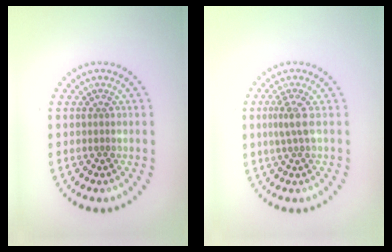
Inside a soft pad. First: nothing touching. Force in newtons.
{"total": 1.7, "press": 1.4, "slide": 1.0}